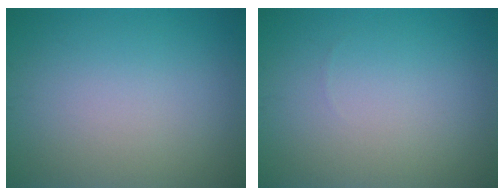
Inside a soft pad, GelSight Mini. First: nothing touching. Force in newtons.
{"total": 0.0}